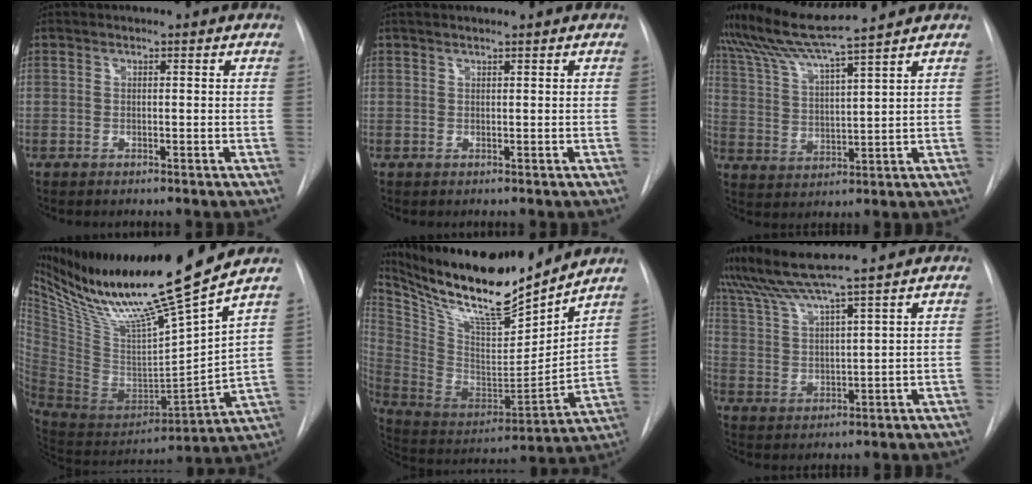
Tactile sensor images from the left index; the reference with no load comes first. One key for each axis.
{"total": 1.4, "fx": 1.1, "fy": -0.2, "fz": 0.8, "tx": -0.008, "ty": 0.016, "tz": 0.021}
{"total": 9.1, "fx": 8.1, "fy": -1.7, "fz": 3.7, "tx": -0.079, "ty": 0.003, "tz": 0.160}
{"total": 24.2, "fx": 18.6, "fy": -0.8, "fz": 15.4, "tx": -0.257, "ty": -0.029, "tz": 0.336}
{"total": 21.3, "fx": 18.5, "fy": 2.6, "fz": 10.3, "tx": -0.210, "ty": -0.021, "tz": 0.325}
{"total": 8.0, "fx": 6.9, "fy": -1.7, "fz": 3.6, "tx": -0.074, "ty": 0.007, "tz": 0.133}